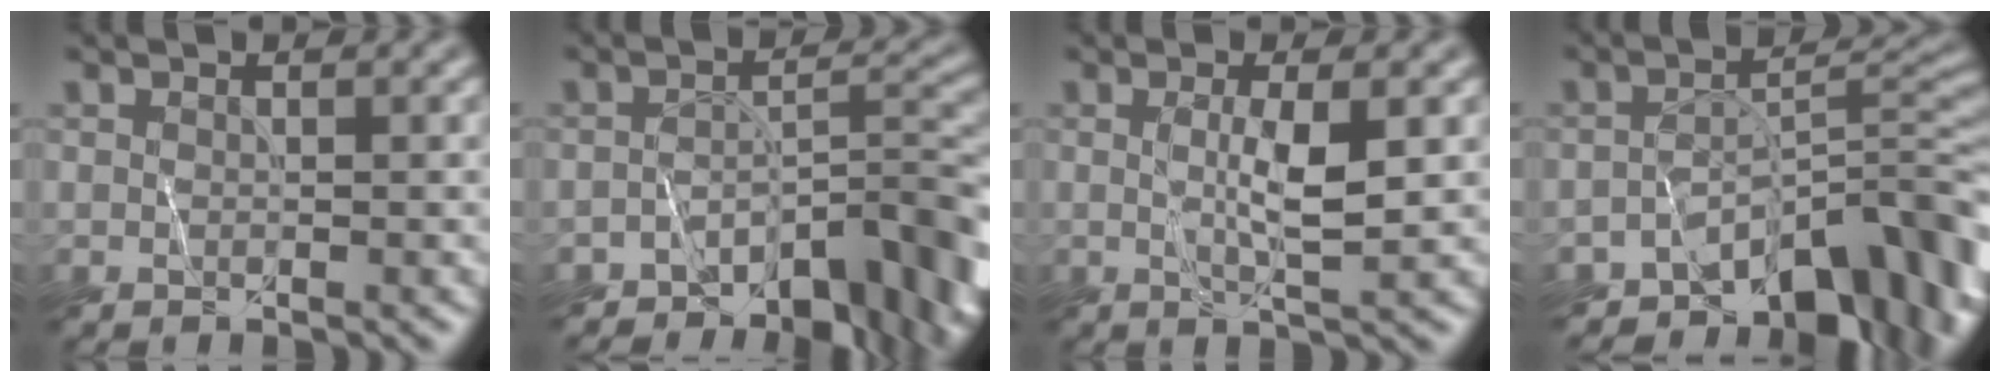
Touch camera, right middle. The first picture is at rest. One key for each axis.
{"total": 9.0, "fx": -6.2, "fy": 3.5, "fz": 5.5, "tx": -0.060, "ty": 0.006, "tz": -0.095}
{"total": 3.1, "fx": 0.4, "fy": 0.4, "fz": 3.0, "tx": -0.058, "ty": 0.001, "tz": 0.009}
{"total": 11.2, "fx": -7.4, "fy": 4.8, "fz": 6.8, "tx": -0.075, "ty": 0.002, "tz": -0.118}